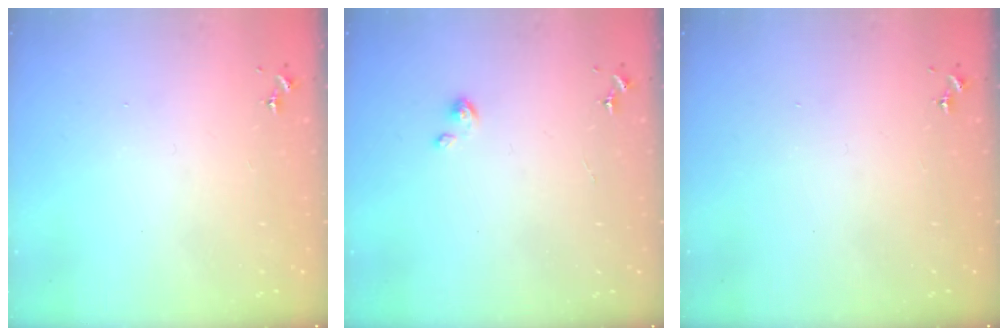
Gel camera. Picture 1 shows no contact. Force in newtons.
{"total": 2.7, "press": 2.7, "slide": 0.2}
{"total": 0.0}